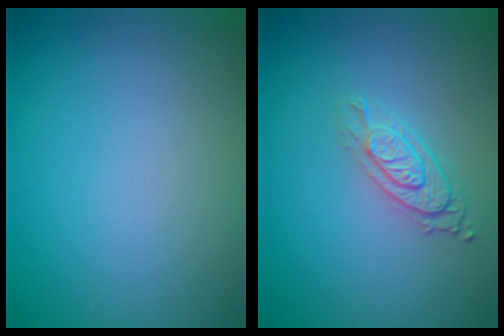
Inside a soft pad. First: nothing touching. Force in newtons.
{"total": 3.2, "press": 2.3, "slide": 2.2}